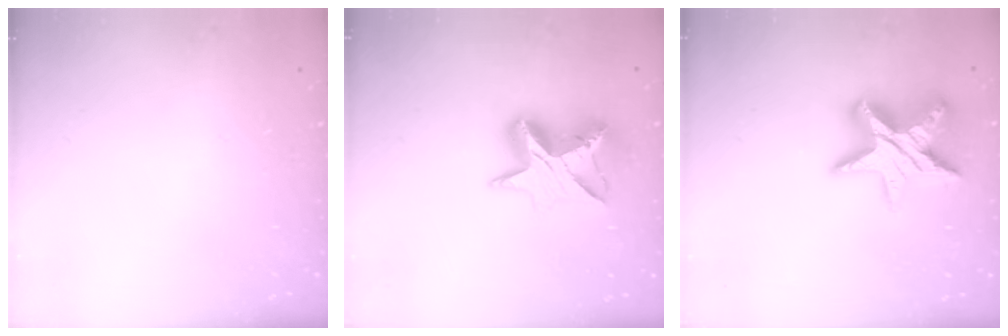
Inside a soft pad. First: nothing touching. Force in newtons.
{"total": 11.5, "press": 11.5, "slide": 0.8}
{"total": 17.5, "press": 17.4, "slide": 1.4}